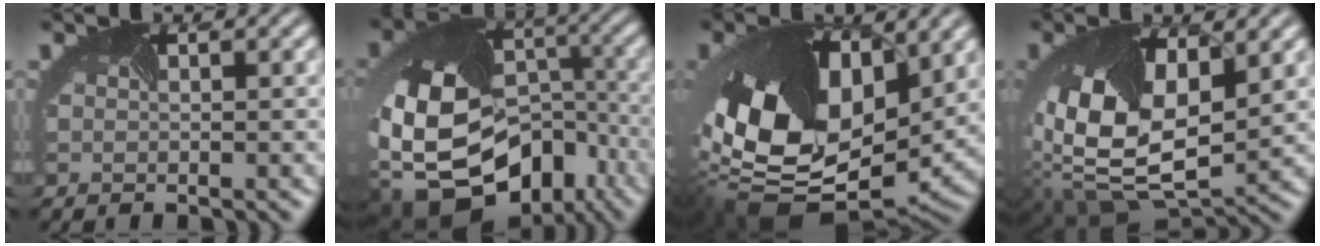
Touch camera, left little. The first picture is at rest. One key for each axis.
{"total": 18.7, "fx": -7.6, "fy": 14.1, "fz": 9.7, "tx": -0.212, "ty": -0.055, "tz": -0.103}
{"total": 15.7, "fx": 1.1, "fy": 10.2, "fz": 11.9, "tx": -0.284, "ty": -0.042, "tz": 0.036}
{"total": 14.1, "fx": 1.6, "fy": 8.4, "fz": 11.2, "tx": -0.242, "ty": -0.029, "tz": 0.040}